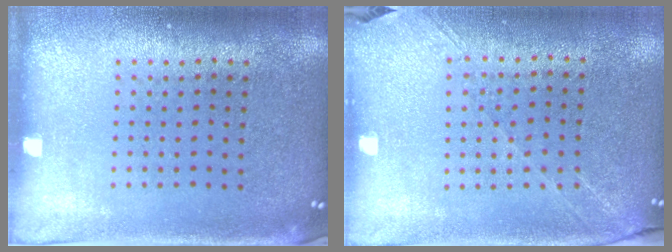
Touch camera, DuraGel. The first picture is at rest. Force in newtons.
{"total": 1.3, "press": 1.2, "slide": 0.5}